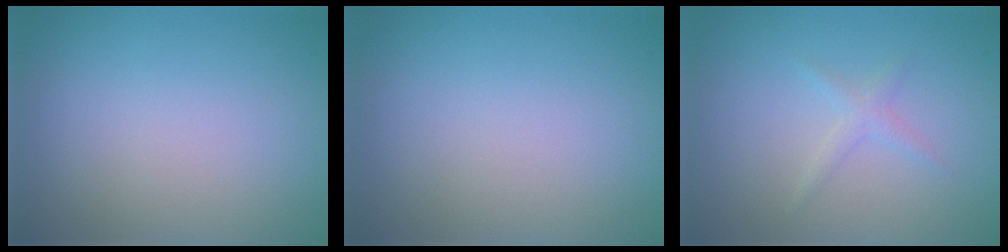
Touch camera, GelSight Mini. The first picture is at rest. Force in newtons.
{"total": 0.0}
{"total": 1.1, "press": 1.1, "slide": 0.0}